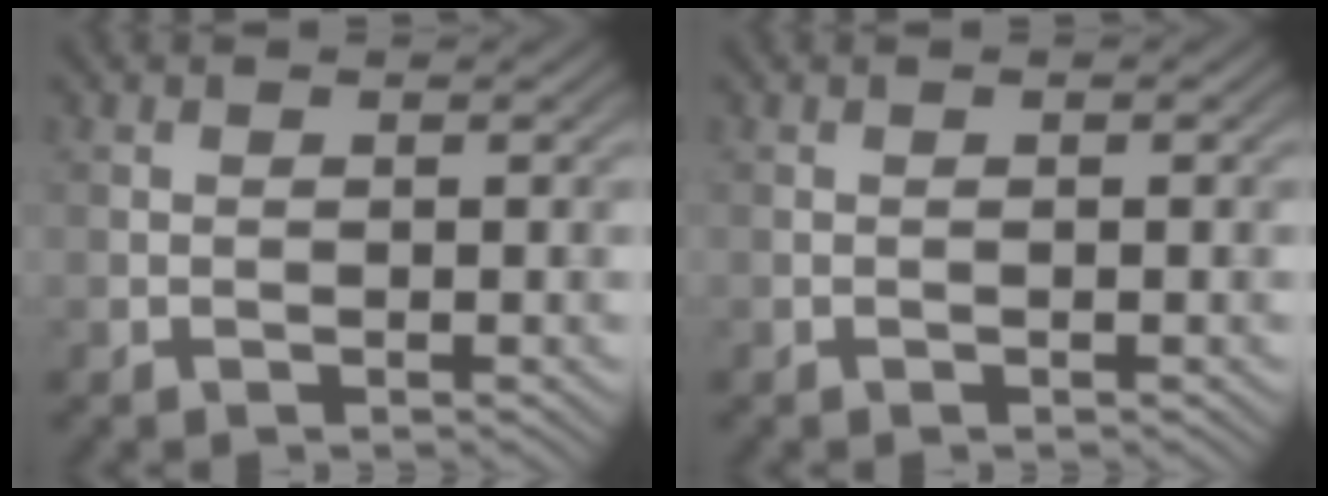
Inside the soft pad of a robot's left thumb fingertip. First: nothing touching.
{"total": 0.6, "force": [0.0, 0.0, 0.6], "torque": [-0.010, 0.002, -0.001]}